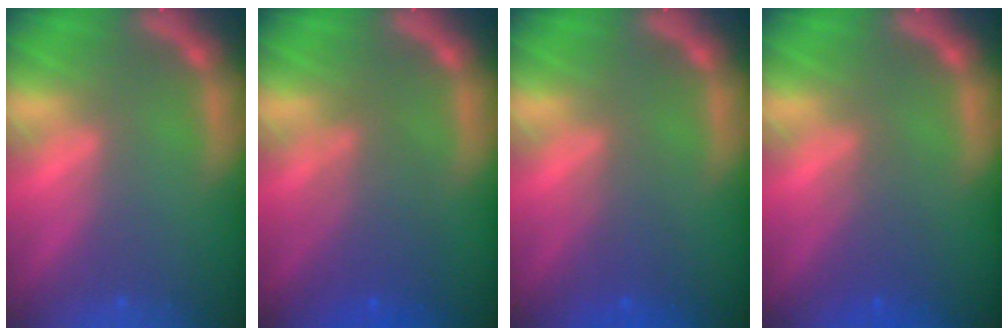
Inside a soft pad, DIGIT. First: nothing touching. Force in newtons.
{"total": 4.6}
{"total": 2.5}
{"total": 2.5}